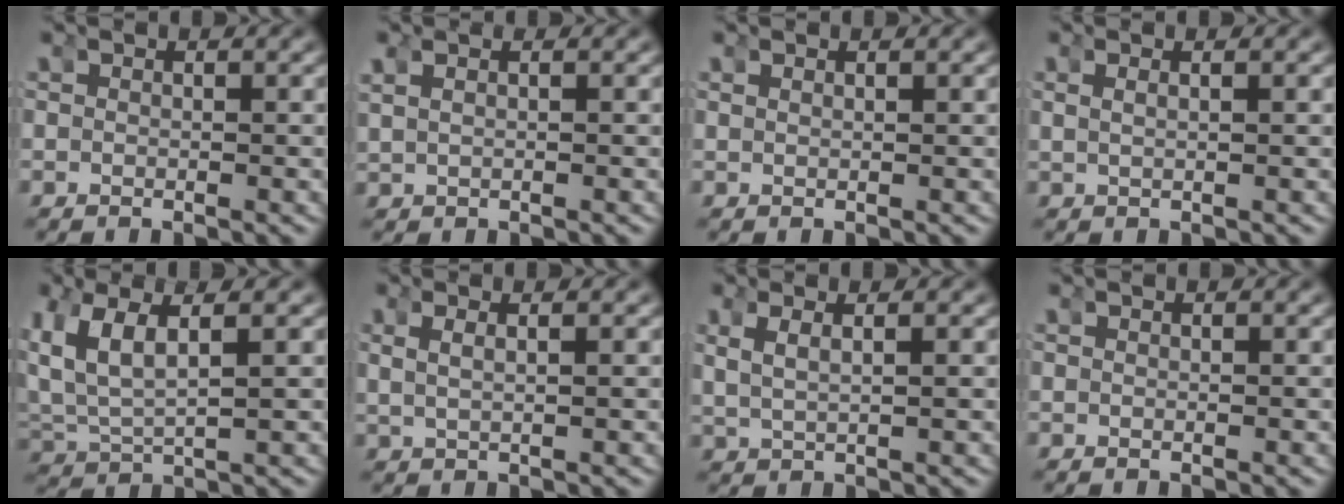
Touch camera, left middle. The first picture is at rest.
{"total": 1.3, "force": [0.7, 0.5, 1.0], "torque": [-0.024, 0.004, 0.021]}
{"total": 0.5, "force": [0.4, -0.3, 0.2], "torque": [-0.001, -0.003, 0.013]}
{"total": 1.0, "force": [0.4, -0.1, 0.9], "torque": [-0.016, -0.003, 0.014]}
{"total": 6.4, "force": [1.9, 4.2, 4.3], "torque": [-0.125, -0.015, 0.044]}
{"total": 1.7, "force": [0.7, 0.4, 1.5], "torque": [-0.030, -0.004, 0.022]}
{"total": 2.4, "force": [1.0, 1.1, 1.9], "torque": [-0.046, -0.005, 0.028]}
{"total": 0.0}